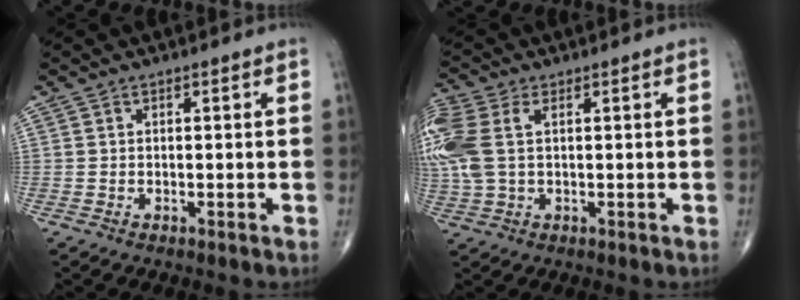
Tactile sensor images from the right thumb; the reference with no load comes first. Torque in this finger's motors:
{"motor_torque": [-0.08, 0.03, 1.15, 0.57, 0.16]}